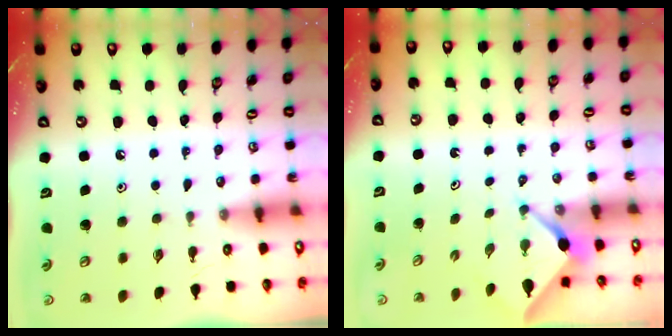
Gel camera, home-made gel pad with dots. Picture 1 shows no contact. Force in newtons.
{"total": 2.3, "press": 2.3, "slide": 0.3}